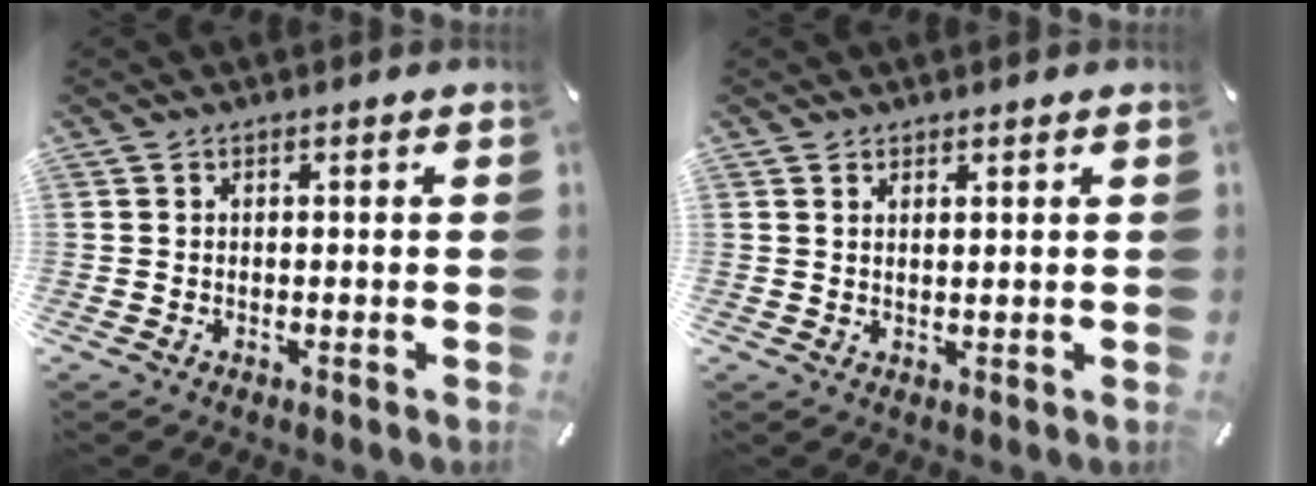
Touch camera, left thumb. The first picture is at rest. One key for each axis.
{"total": 1.2, "fx": 1.0, "fy": 0.0, "fz": 0.6, "tx": -0.011, "ty": -0.003, "tz": 0.019}